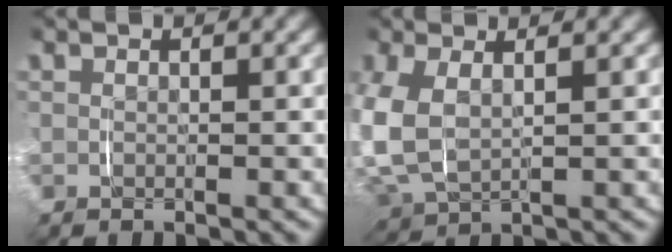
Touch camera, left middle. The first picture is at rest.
{"total": 6.3, "force": [0.0, 4.9, 3.9], "torque": [-0.134, -0.016, 0.006]}